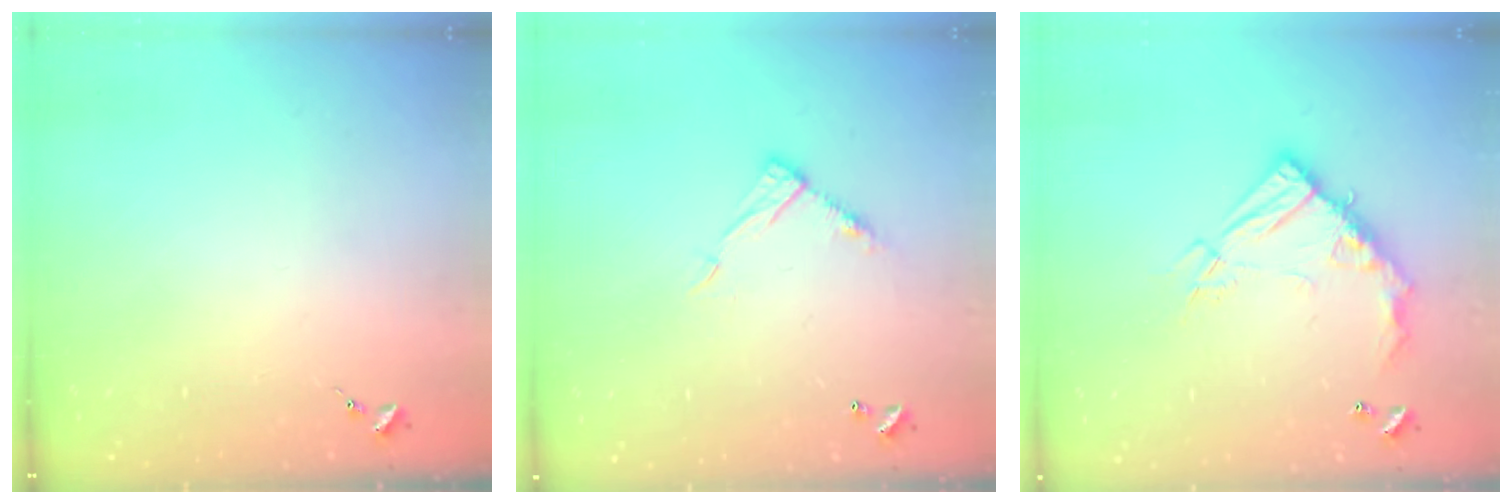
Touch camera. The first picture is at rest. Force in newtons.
{"total": 9.4, "press": 9.4, "slide": 0.1}
{"total": 16.2, "press": 16.2, "slide": 1.4}